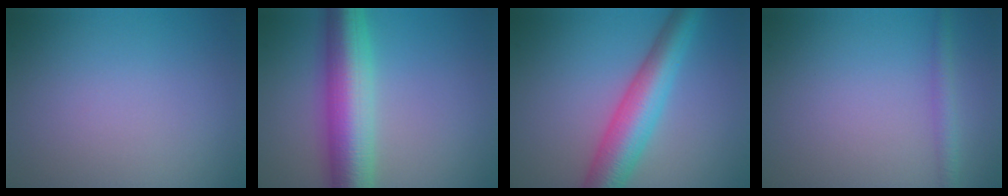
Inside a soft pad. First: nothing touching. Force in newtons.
{"total": 8.8, "press": 8.8, "slide": 0.2}
{"total": 7.0, "press": 7.0, "slide": 0.1}
{"total": 1.6, "press": 1.6, "slide": 0.1}